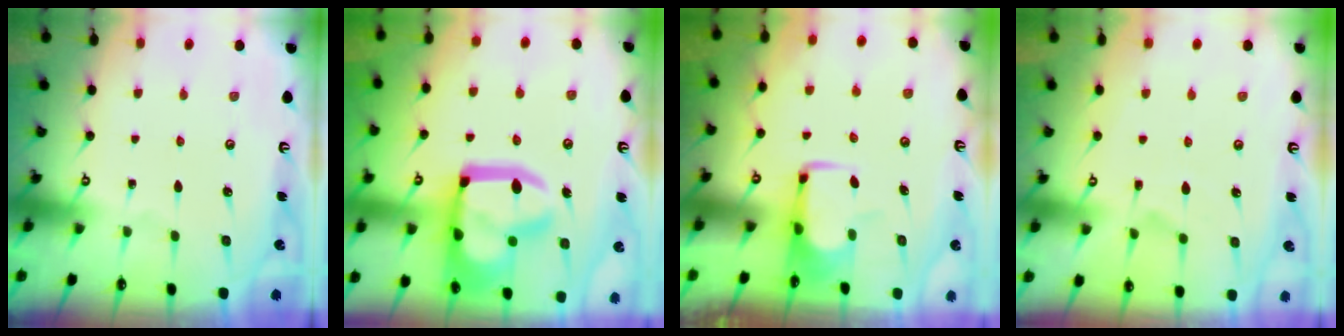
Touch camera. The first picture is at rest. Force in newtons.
{"total": 17.7, "press": 17.6, "slide": 2.2}
{"total": 1.6, "press": 1.5, "slide": 0.4}
{"total": 1.4, "press": 0.5, "slide": 1.3}